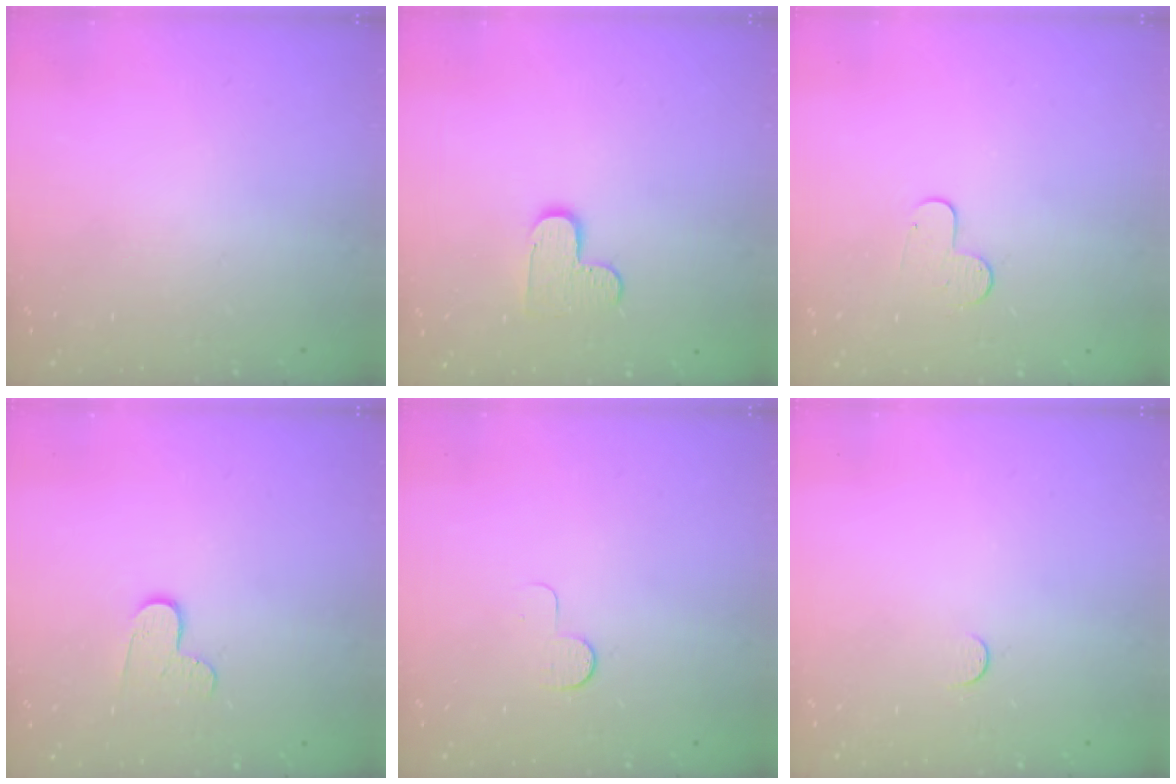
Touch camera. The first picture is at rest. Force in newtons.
{"total": 6.8, "press": 6.8, "slide": 0.2}
{"total": 6.6, "press": 6.5, "slide": 0.6}
{"total": 7.0, "press": 7.0, "slide": 0.6}
{"total": 5.1, "press": 5.1, "slide": 0.5}
{"total": 3.1, "press": 3.1, "slide": 0.4}